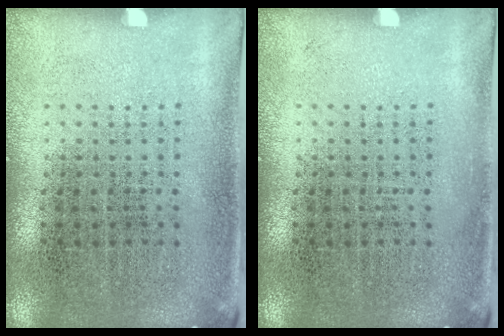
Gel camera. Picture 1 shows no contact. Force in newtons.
{"total": 0.0}